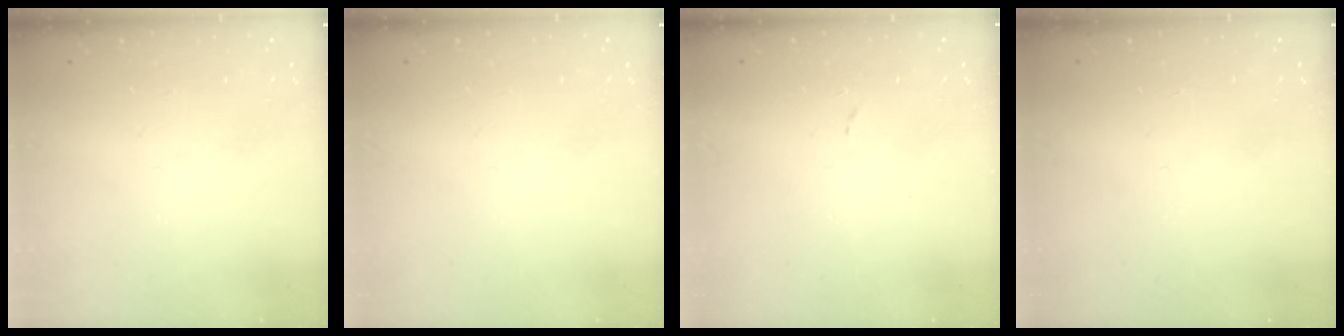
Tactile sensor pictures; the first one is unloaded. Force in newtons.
{"total": 0.0}
{"total": 4.2, "press": 4.1, "slide": 0.7}
{"total": 0.0}